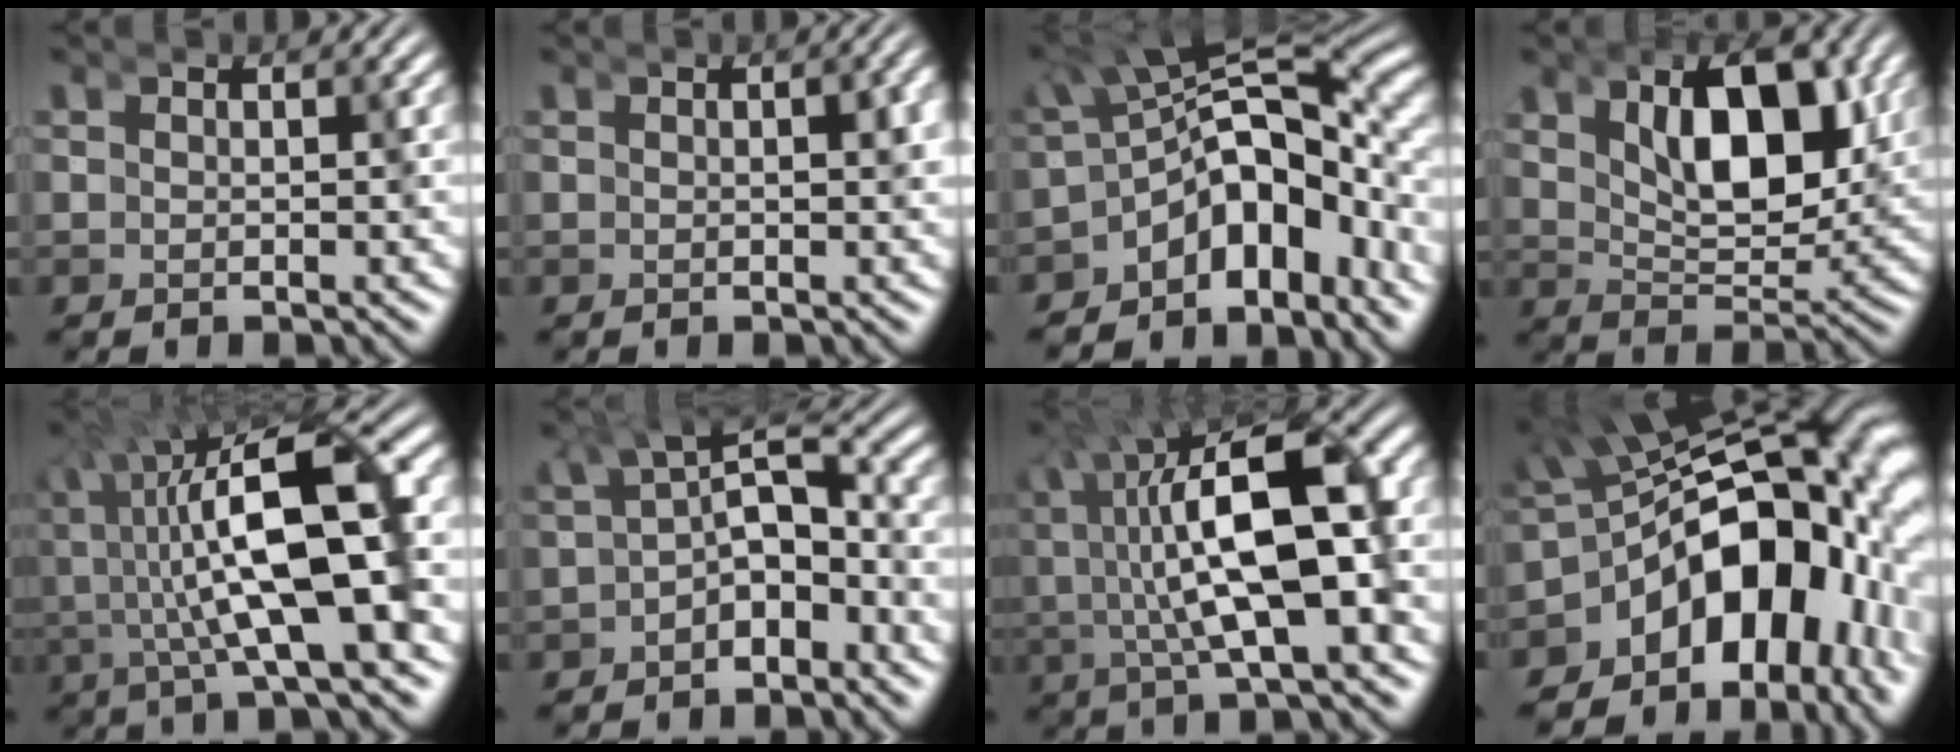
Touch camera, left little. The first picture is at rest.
{"total": 0.9, "force": [-0.2, 0.3, 0.8], "torque": [-0.008, 0.003, -0.004]}
{"total": 9.8, "force": [-3.0, 6.1, 7.0], "torque": [-0.127, -0.030, -0.049]}
{"total": 7.5, "force": [1.7, 4.2, 5.9], "torque": [-0.095, -0.010, 0.023]}
{"total": 8.5, "force": [-2.4, 3.0, 7.5], "torque": [-0.124, -0.011, -0.040]}
{"total": 3.9, "force": [-0.6, 2.4, 3.0], "torque": [-0.049, -0.014, -0.010]}
{"total": 8.4, "force": [-1.1, 3.9, 7.4], "torque": [-0.123, -0.012, -0.019]}
{"total": 16.2, "force": [-3.0, 10.8, 11.7], "torque": [-0.222, -0.056, -0.041]}